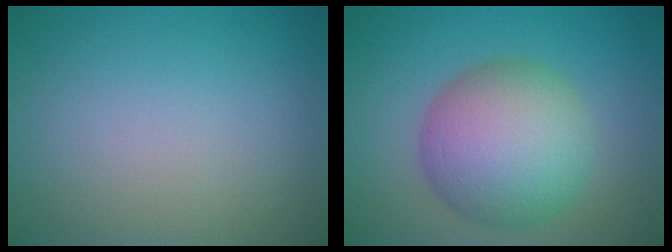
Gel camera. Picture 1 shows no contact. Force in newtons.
{"total": 8.9, "press": 8.9, "slide": 0.3}